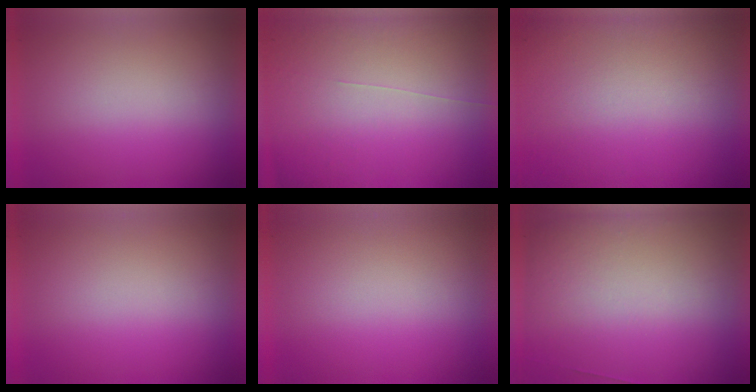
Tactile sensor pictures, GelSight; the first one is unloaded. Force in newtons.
{"total": 5.6}
{"total": 6.0}
{"total": 0.0}
{"total": 0.0}
{"total": 1.7}